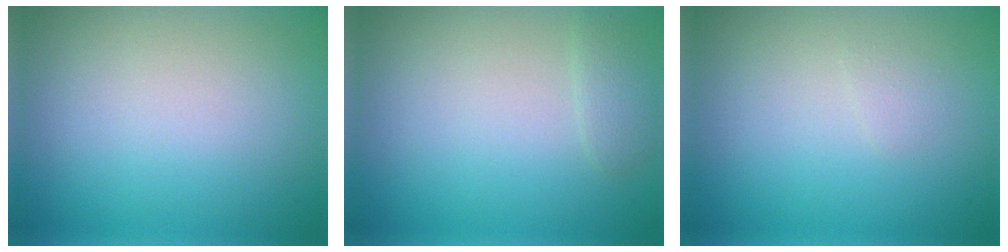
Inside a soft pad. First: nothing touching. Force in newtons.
{"total": 1.0, "press": 1.0, "slide": 0.2}
{"total": 0.6, "press": 0.6, "slide": 0.1}